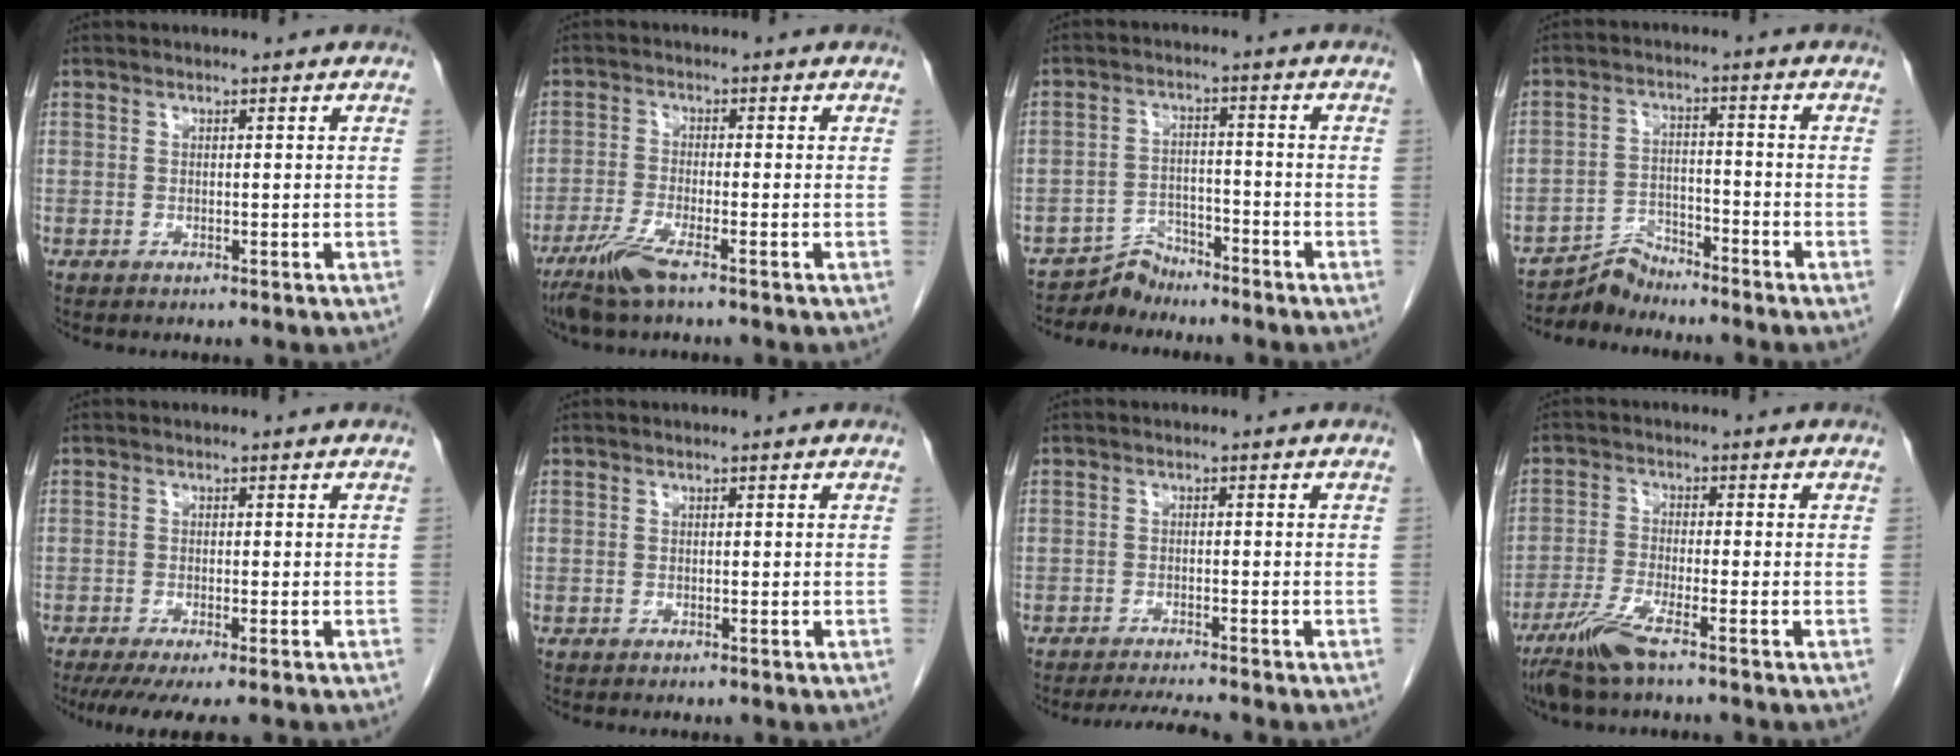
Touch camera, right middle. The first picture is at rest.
{"total": 5.8, "force": [-4.1, 0.2, 4.1], "torque": [-0.093, -0.016, -0.082]}
{"total": 4.1, "force": [-3.8, 1.2, -0.9], "torque": [0.018, 0.004, -0.068]}
{"total": 4.4, "force": [-4.3, 0.6, -0.9], "torque": [0.018, 0.001, -0.078]}
{"total": 6.4, "force": [-4.8, 0.6, 4.2], "torque": [-0.060, -0.018, -0.076]}
{"total": 0.0}
{"total": 3.8, "force": [-3.5, -0.9, 1.2], "torque": [-0.024, -0.017, -0.057]}
{"total": 6.1, "force": [-4.4, 0.2, 4.3], "torque": [-0.096, -0.018, -0.088]}